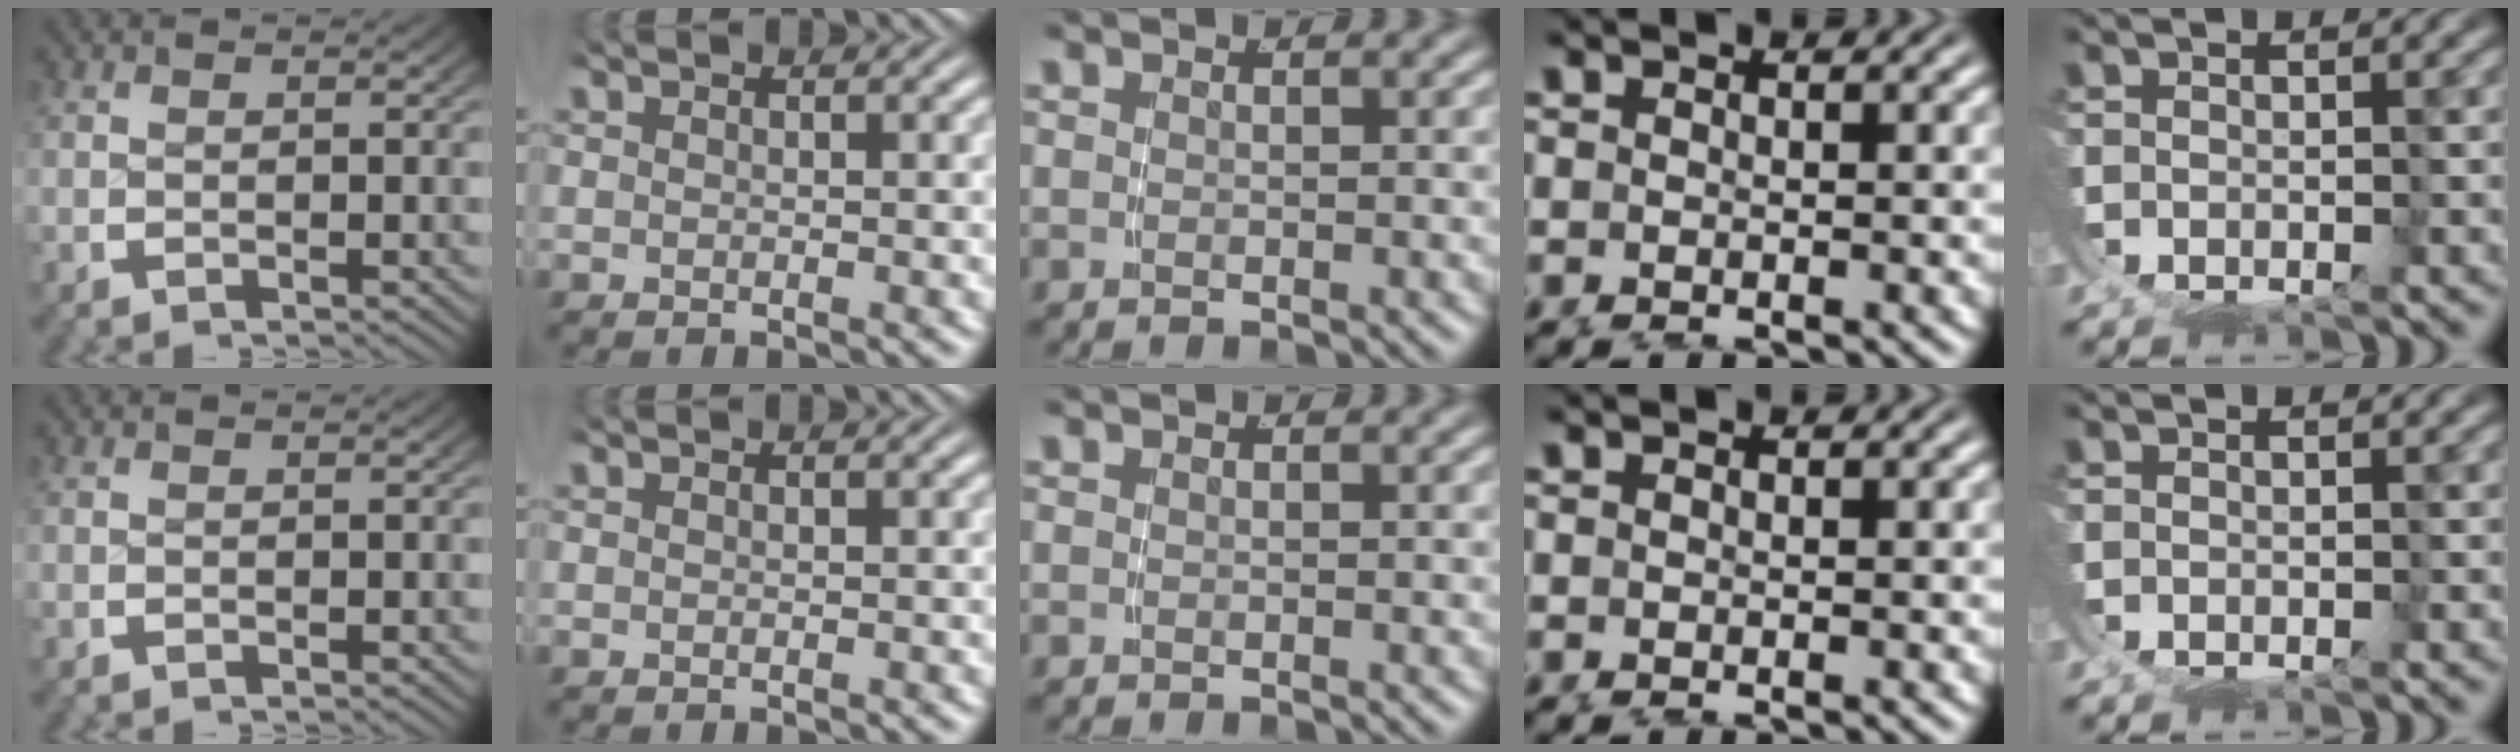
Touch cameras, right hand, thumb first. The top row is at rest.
{}